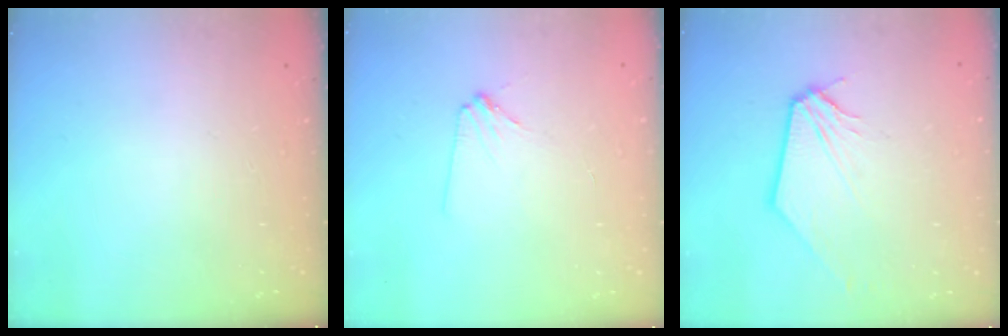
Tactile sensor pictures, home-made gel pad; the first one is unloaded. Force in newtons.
{"total": 2.7, "press": 2.6, "slide": 0.4}
{"total": 1.9, "press": 1.9, "slide": 0.2}